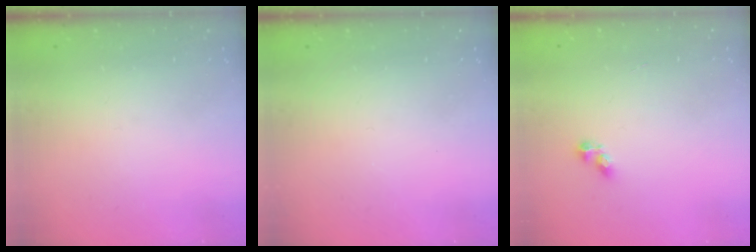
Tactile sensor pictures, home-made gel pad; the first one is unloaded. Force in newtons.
{"total": 0.0}
{"total": 3.4, "press": 3.4, "slide": 0.5}